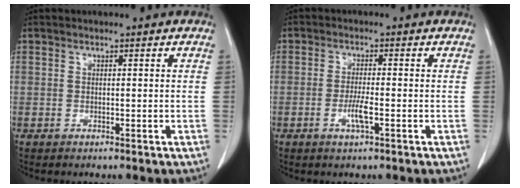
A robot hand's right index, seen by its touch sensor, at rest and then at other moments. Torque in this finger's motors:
{"motor_torque": [0.48, -0.29, 0.33, 0.04]}